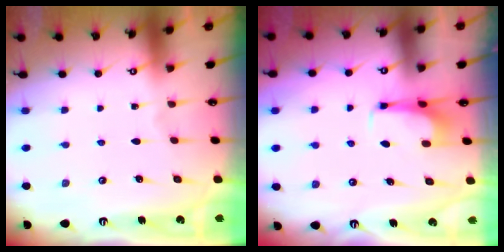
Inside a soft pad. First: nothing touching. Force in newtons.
{"total": 5.0, "press": 4.9, "slide": 1.0}